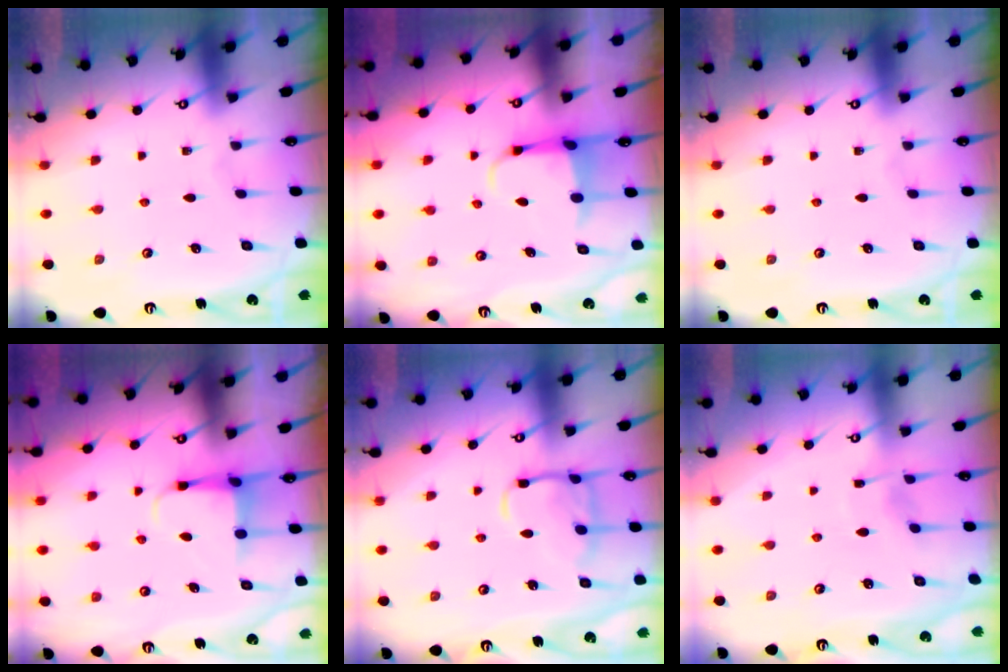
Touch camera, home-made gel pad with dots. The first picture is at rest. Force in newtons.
{"total": 3.9, "press": 3.7, "slide": 1.0}
{"total": 0.0}
{"total": 4.3, "press": 4.3, "slide": 0.5}
{"total": 11.7, "press": 11.7, "slide": 0.9}
{"total": 3.6, "press": 3.6, "slide": 0.4}